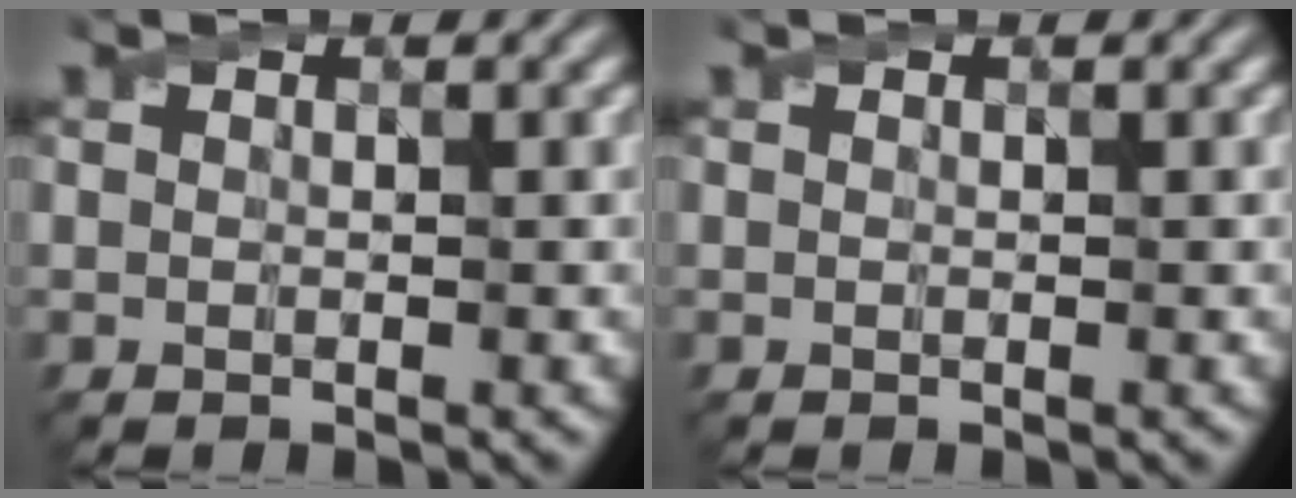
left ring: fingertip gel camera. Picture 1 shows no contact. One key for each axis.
{"total": 0.0}